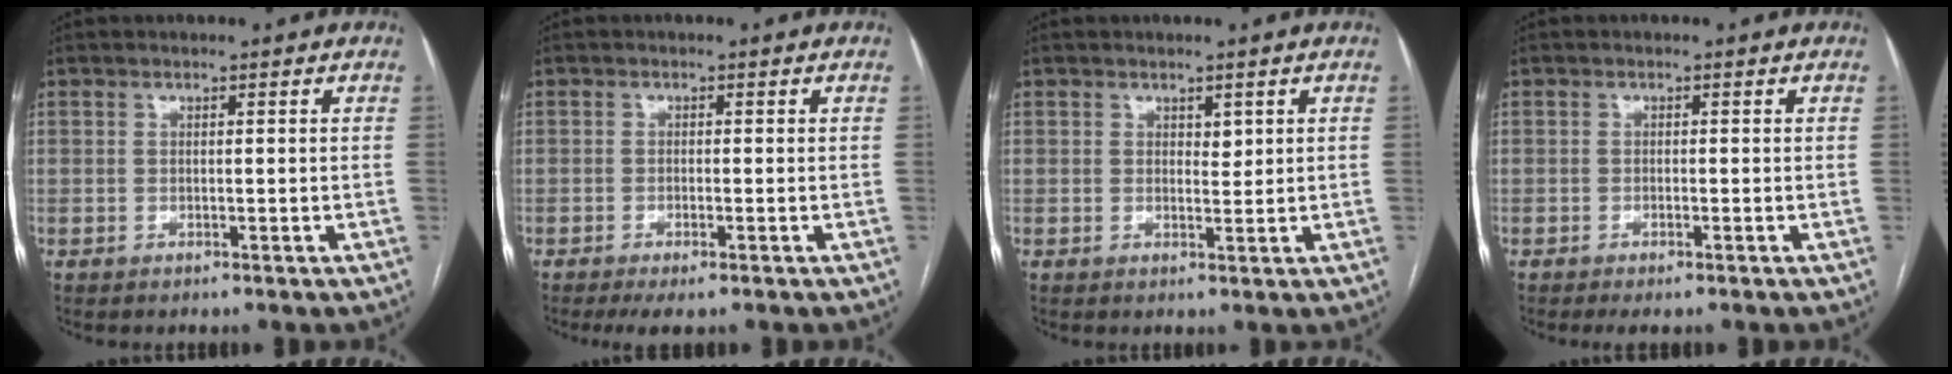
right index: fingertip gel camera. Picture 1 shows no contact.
{"total": 2.7, "force": [-1.6, 0.4, 2.2], "torque": [-0.041, -0.007, -0.025]}
{"total": 1.5, "force": [0.9, 0.7, 1.0], "torque": [-0.012, -0.005, 0.017]}
{"total": 1.3, "force": [-0.8, 0.0, 1.0], "torque": [-0.018, -0.003, -0.012]}